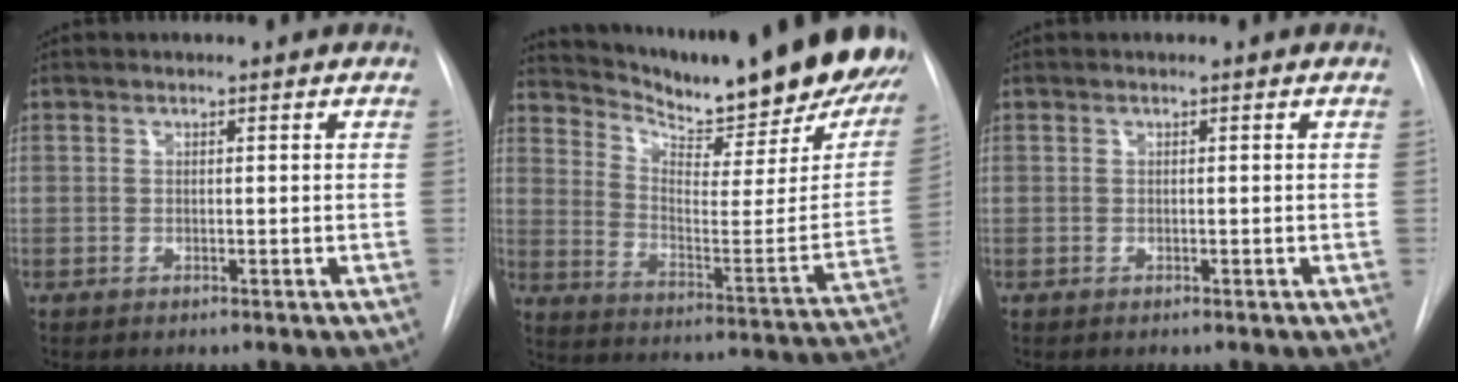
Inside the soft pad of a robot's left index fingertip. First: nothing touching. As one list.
[{"total": 29.0, "force": [25.0, 4.8, 13.9], "torque": [-0.231, -0.098, 0.329]}, {"total": 0.0}]